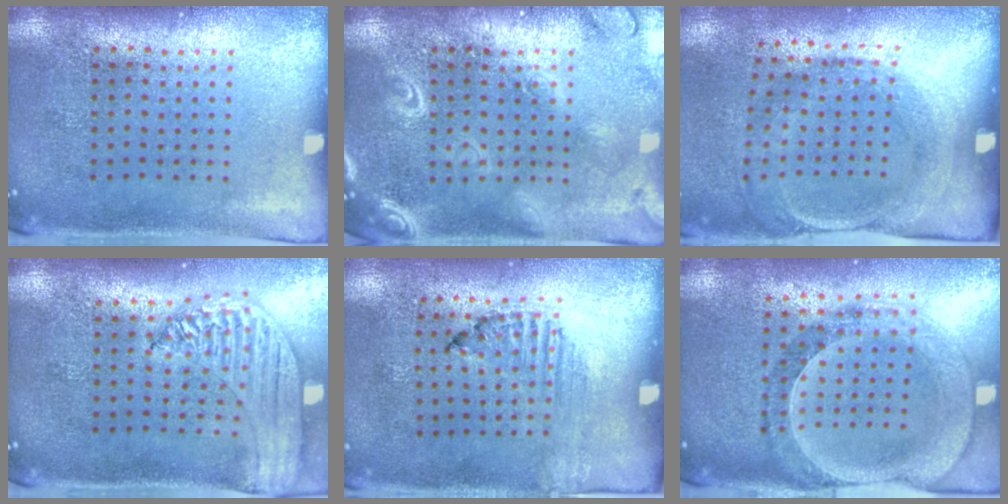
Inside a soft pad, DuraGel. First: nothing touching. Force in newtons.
{"total": 2.5, "press": 2.5, "slide": 0.2}
{"total": 1.8, "press": 1.2, "slide": 1.4}
{"total": 1.8, "press": 1.7, "slide": 0.6}
{"total": 1.5, "press": 1.2, "slide": 0.8}
{"total": 1.5, "press": 1.5, "slide": 0.3}